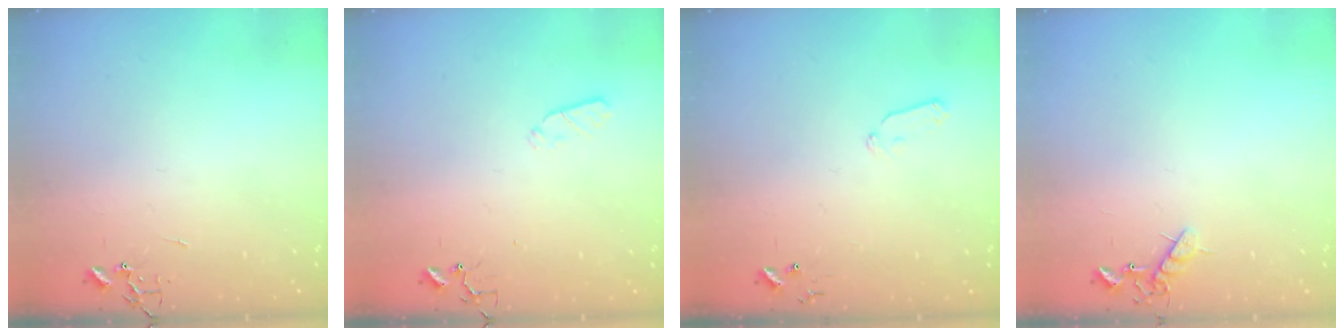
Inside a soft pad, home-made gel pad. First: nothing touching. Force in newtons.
{"total": 3.6, "press": 3.6, "slide": 0.5}
{"total": 6.0, "press": 5.9, "slide": 1.0}
{"total": 6.3, "press": 6.2, "slide": 0.9}